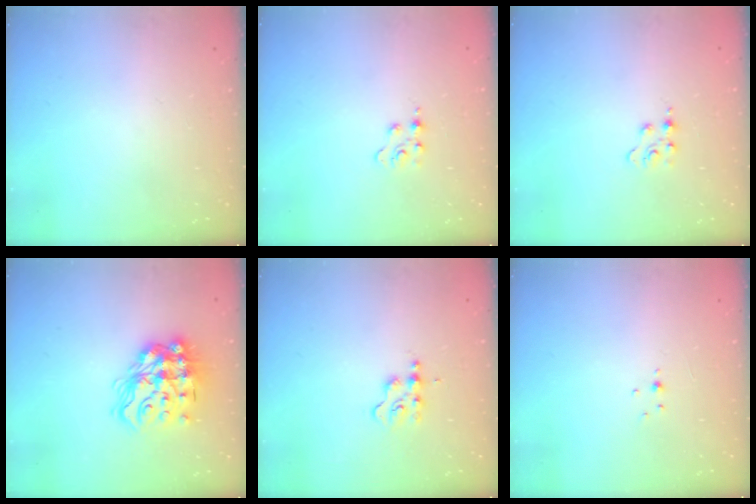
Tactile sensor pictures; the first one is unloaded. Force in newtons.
{"total": 2.4, "press": 2.4, "slide": 0.3}
{"total": 2.4, "press": 2.4, "slide": 0.3}
{"total": 17.4, "press": 17.3, "slide": 1.7}
{"total": 2.7, "press": 2.7, "slide": 0.3}
{"total": 1.5, "press": 1.5, "slide": 0.3}